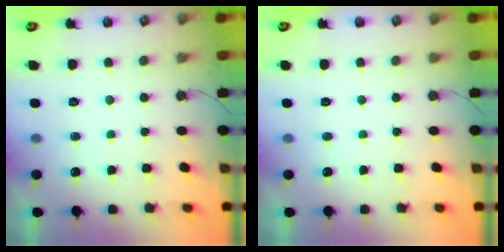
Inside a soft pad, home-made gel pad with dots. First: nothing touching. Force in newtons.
{"total": 0.0}